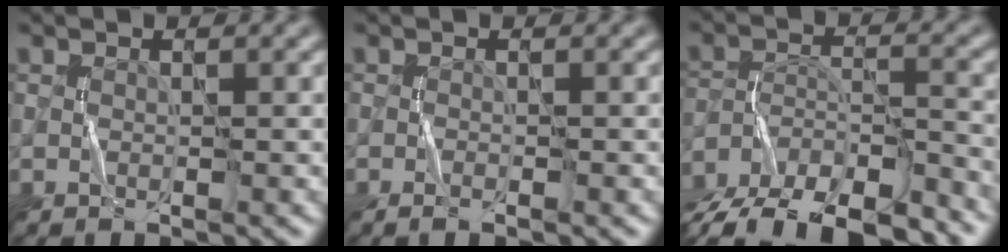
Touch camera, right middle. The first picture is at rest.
{"total": 0.8, "force": [-0.5, 0.1, 0.6], "torque": [-0.008, -0.001, -0.010]}
{"total": 13.1, "force": [-11.3, 4.4, 4.8], "torque": [-0.078, -0.013, -0.164]}